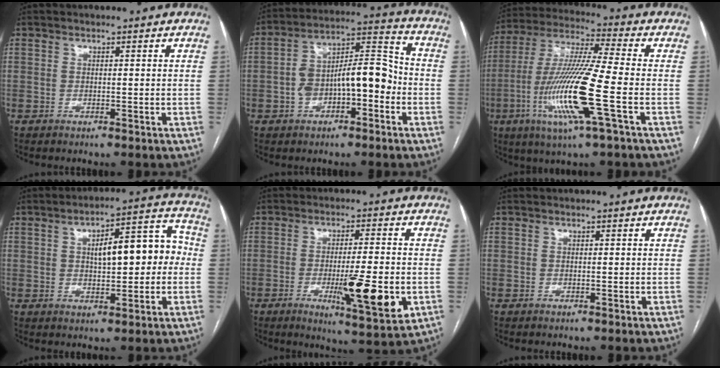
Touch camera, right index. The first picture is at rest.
{"total": 12.0, "force": [-2.7, 5.1, 10.6], "torque": [-0.186, 0.044, -0.041]}
{"total": 16.7, "force": [-4.8, 0.0, 16.0], "torque": [-0.328, -0.016, -0.097]}
{"total": 11.1, "force": [0.7, 3.9, 10.3], "torque": [-0.141, 0.043, 0.016]}
{"total": 12.1, "force": [-3.3, 1.6, 11.5], "torque": [-0.172, -0.023, -0.047]}
{"total": 0.0}